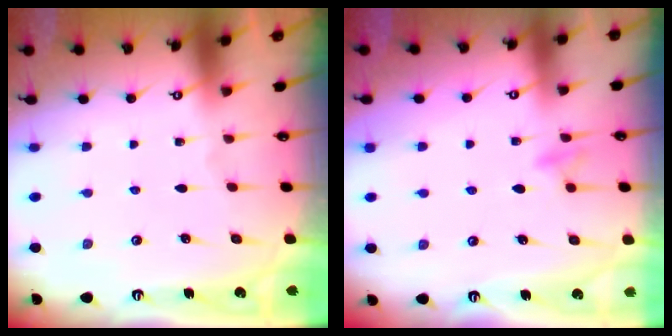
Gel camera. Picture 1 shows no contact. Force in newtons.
{"total": 7.3, "press": 7.2, "slide": 0.7}